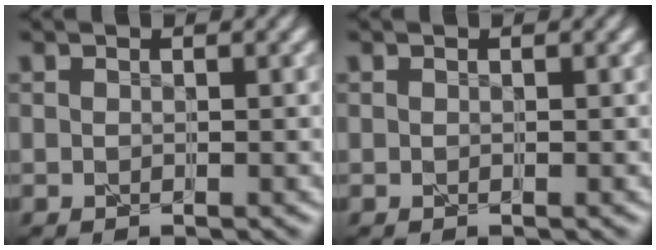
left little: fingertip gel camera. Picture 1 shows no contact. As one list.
[{"total": 0.0}]